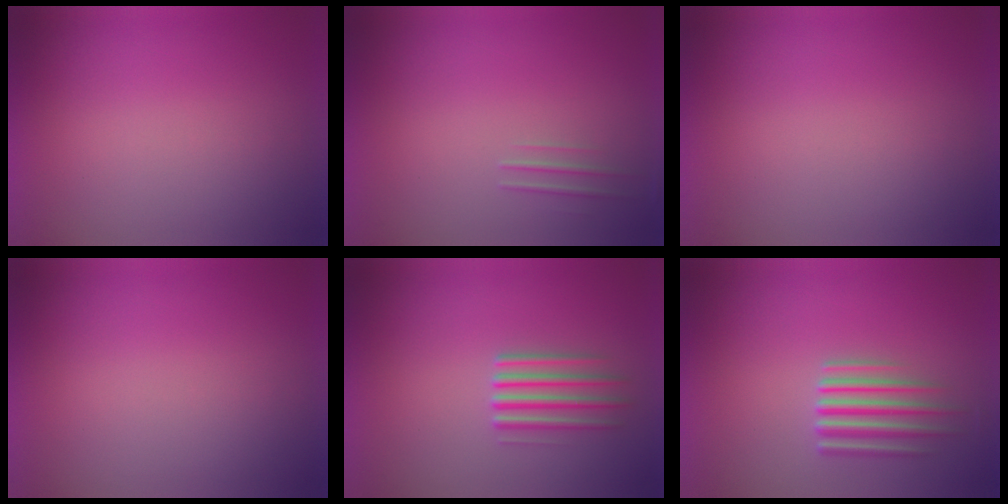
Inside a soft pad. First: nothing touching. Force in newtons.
{"total": 1.1}
{"total": 1.2}
{"total": 1.0}
{"total": 2.5}
{"total": 4.0}